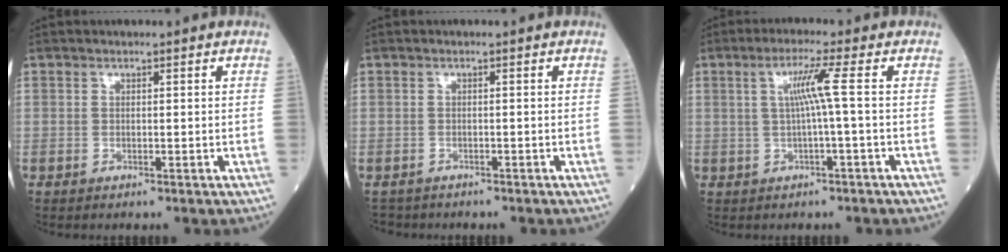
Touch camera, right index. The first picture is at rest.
{"total": 2.5, "force": [-2.1, 1.3, -0.5], "torque": [-0.005, 0.001, -0.040]}
{"total": 4.5, "force": [0.4, -1.3, 4.3], "torque": [-0.084, 0.006, 0.009]}